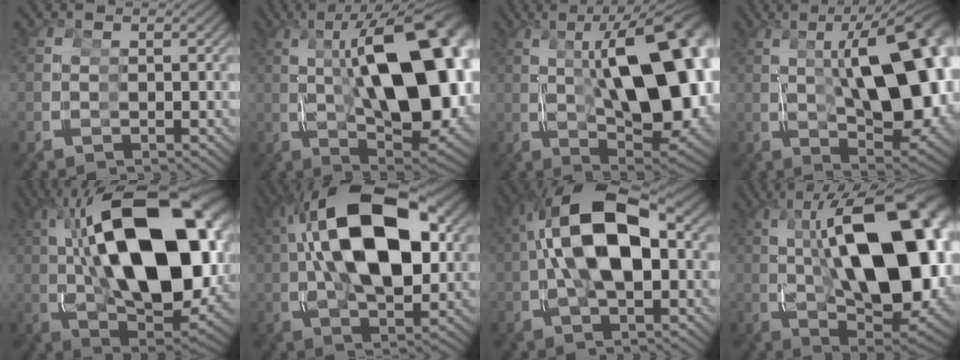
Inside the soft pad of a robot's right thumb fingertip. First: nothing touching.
{"total": 17.5, "force": [1.1, 7.7, 15.7], "torque": [-0.207, -0.014, 0.033]}
{"total": 15.7, "force": [0.8, 6.5, 14.2], "torque": [-0.186, -0.014, 0.032]}
{"total": 13.7, "force": [1.2, 4.9, 12.7], "torque": [-0.159, 0.002, 0.029]}
{"total": 21.3, "force": [2.6, 10.4, 18.4], "torque": [-0.297, -0.014, 0.056]}
{"total": 15.3, "force": [2.7, 7.7, 12.9], "torque": [-0.226, 0.015, 0.044]}
{"total": 13.3, "force": [1.2, 7.4, 11.1], "torque": [-0.207, 0.011, 0.024]}
{"total": 19.4, "force": [1.5, 9.1, 17.0], "torque": [-0.240, -0.017, 0.042]}